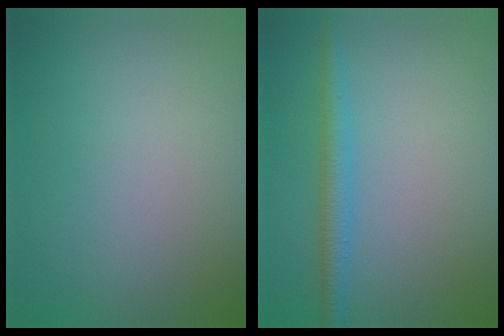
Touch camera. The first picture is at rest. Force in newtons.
{"total": 2.4, "press": 2.4, "slide": 0.2}